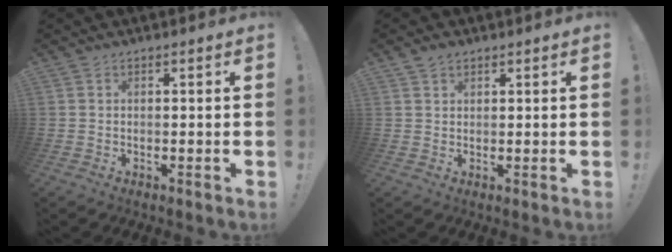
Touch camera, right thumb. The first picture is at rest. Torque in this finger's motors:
{"motor_torque": [0.05, 0.05, 0.36, 0.12, 0.00]}